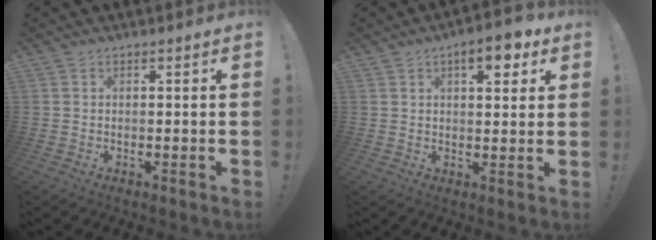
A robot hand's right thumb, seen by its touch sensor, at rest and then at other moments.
{"total": 7.8, "force": [4.1, 3.3, 5.8], "torque": [-0.064, -0.013, 0.063]}